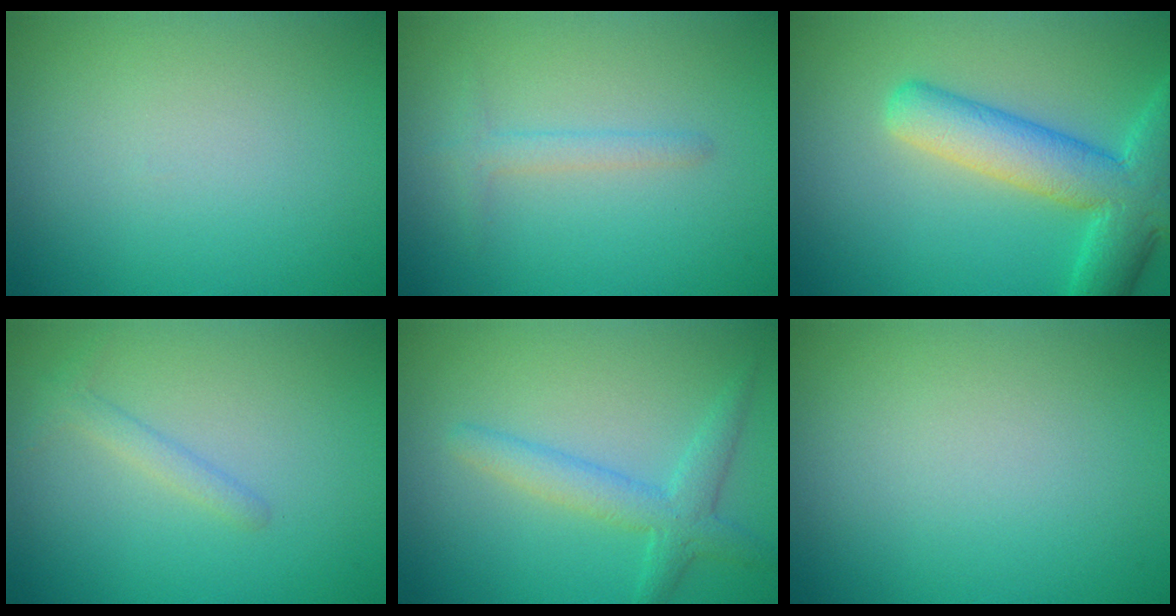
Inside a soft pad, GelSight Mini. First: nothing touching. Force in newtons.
{"total": 1.4, "press": 1.4, "slide": 0.1}
{"total": 7.3, "press": 7.2, "slide": 0.5}
{"total": 1.3, "press": 1.3, "slide": 0.1}
{"total": 2.1, "press": 2.1, "slide": 0.1}
{"total": 0.0}